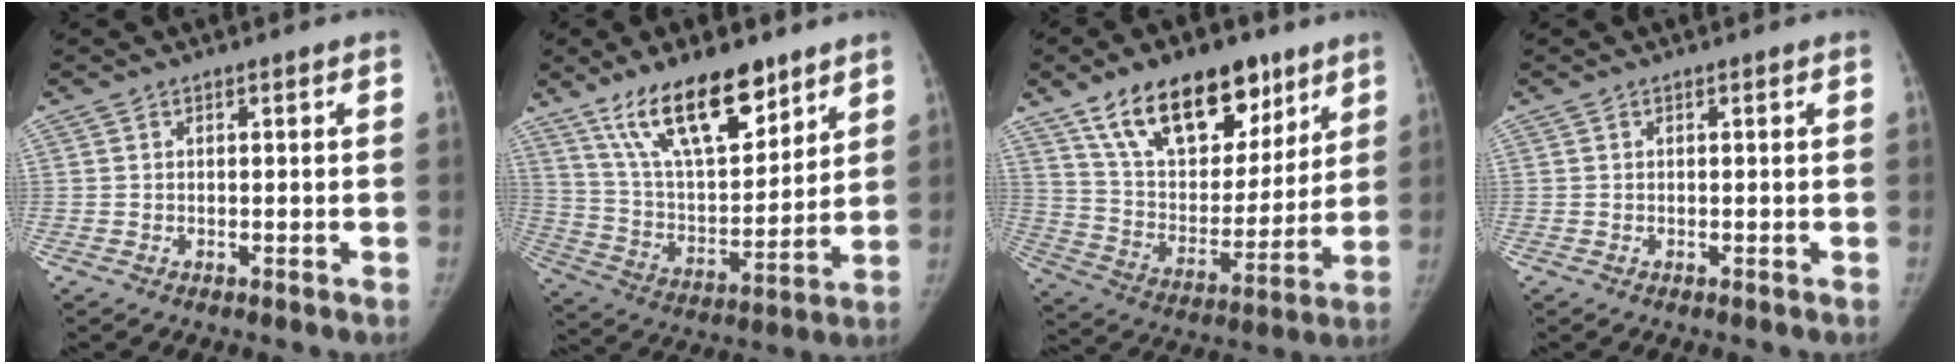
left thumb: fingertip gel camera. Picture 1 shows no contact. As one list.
[{"total": 19.8, "force": [13.1, 7.8, 12.6], "torque": [-0.181, -0.065, 0.243]}, {"total": 23.1, "force": [14.2, 12.2, 13.5], "torque": [-0.176, -0.045, 0.248]}, {"total": 0.0}]